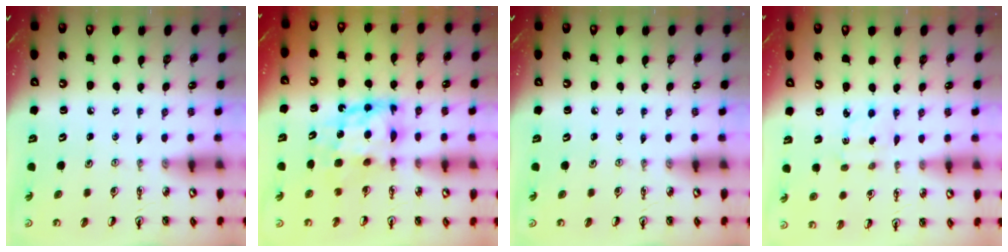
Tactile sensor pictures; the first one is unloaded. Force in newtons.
{"total": 10.5, "press": 10.5, "slide": 1.0}
{"total": 0.0}
{"total": 2.1, "press": 2.1, "slide": 0.6}